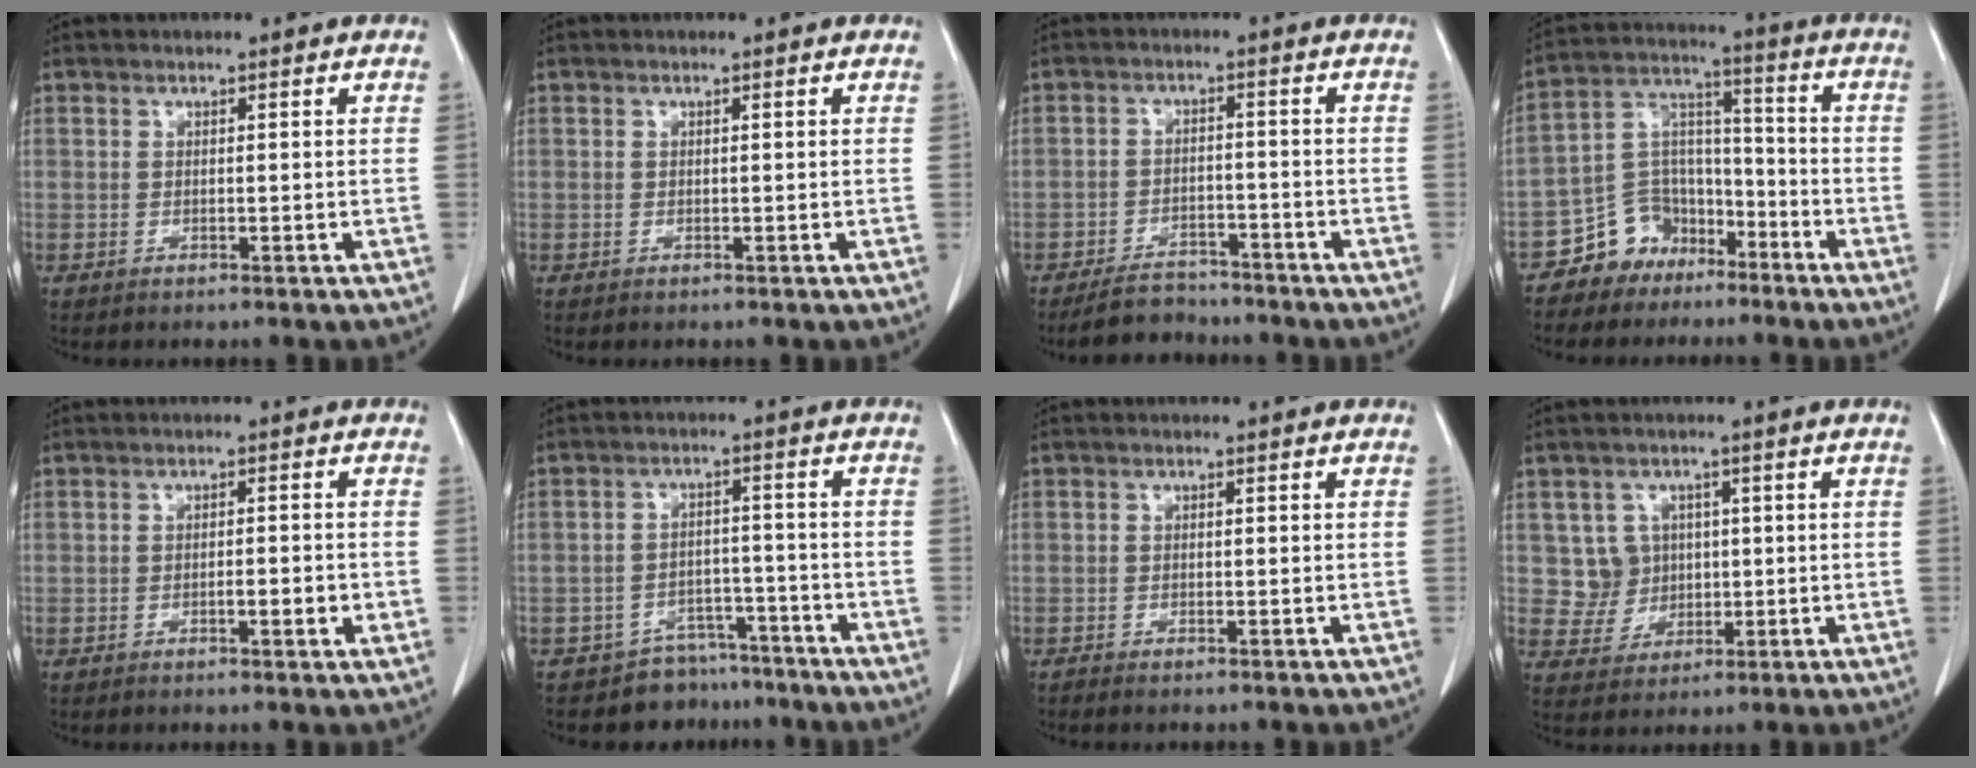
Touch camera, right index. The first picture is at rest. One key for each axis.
{"total": 0.0}
{"total": 5.7, "fx": -5.1, "fy": 2.4, "fz": 1.0, "tx": -0.019, "ty": -0.003, "tz": -0.086}
{"total": 9.0, "fx": -6.2, "fy": 6.3, "fz": 1.4, "tx": -0.025, "ty": 0.044, "tz": -0.110}
{"total": 2.6, "fx": -0.8, "fy": 0.5, "fz": 2.4, "tx": -0.038, "ty": 0.001, "tz": -0.010}
{"total": 6.4, "fx": -5.4, "fy": 3.5, "fz": -0.5, "tx": 0.020, "ty": 0.033, "tz": -0.081}
{"total": 0.8, "fx": -0.7, "fy": 0.1, "fz": 0.4, "tx": -0.012, "ty": -0.002, "tz": -0.013}
{"total": 4.5, "fx": 0.9, "fy": 4.4, "fz": 0.2, "tx": 0.004, "ty": 0.011, "tz": 0.022}